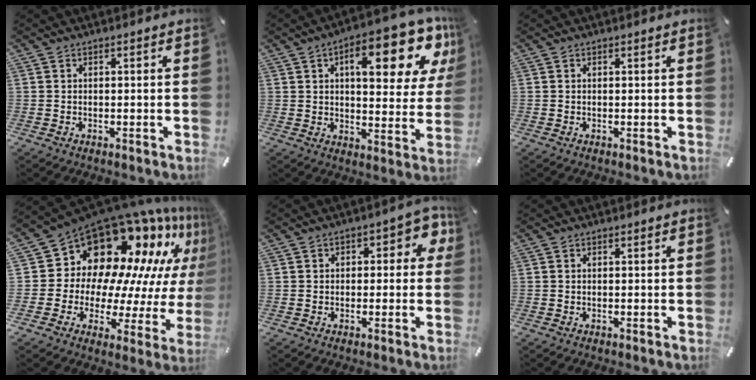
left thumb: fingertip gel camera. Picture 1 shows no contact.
{"total": 19.2, "force": [8.6, 8.1, 15.1], "torque": [-0.193, -0.044, 0.128]}
{"total": 0.0}
{"total": 18.8, "force": [12.8, 11.2, 8.0], "torque": [-0.115, -0.143, 0.228]}
{"total": 5.4, "force": [0.8, 3.5, 4.0], "torque": [-0.047, 0.006, 0.006]}
{"total": 0.0}